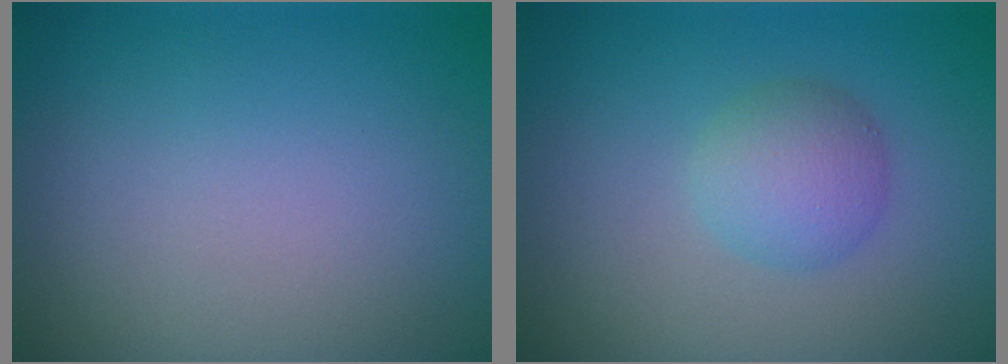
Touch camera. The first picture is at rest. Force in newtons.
{"total": 2.9, "press": 2.9, "slide": 0.1}